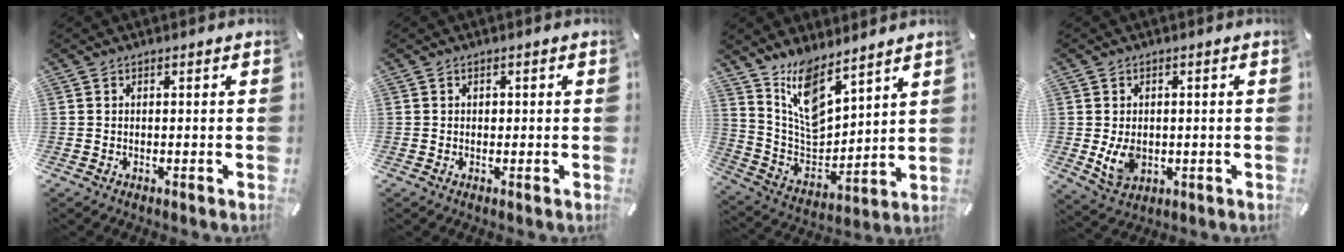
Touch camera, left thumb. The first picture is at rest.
{"total": 0.7, "force": [0.0, 0.7, 0.3], "torque": [-0.006, 0.002, -0.001]}
{"total": 11.5, "force": [9.3, 4.9, 4.6], "torque": [-0.103, -0.073, 0.179]}
{"total": 6.2, "force": [-0.3, 4.7, 4.0], "torque": [-0.083, -0.007, -0.007]}